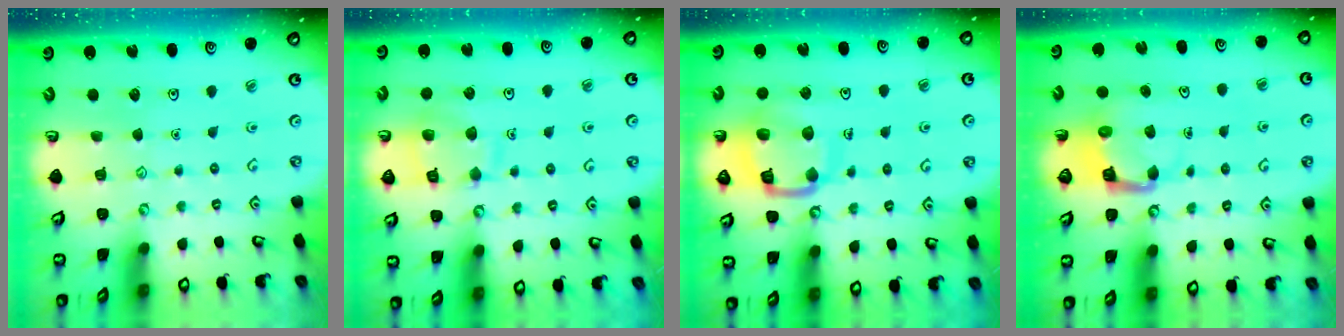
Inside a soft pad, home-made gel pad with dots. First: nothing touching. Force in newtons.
{"total": 11.6, "press": 11.5, "slide": 1.3}
{"total": 14.7, "press": 14.6, "slide": 1.6}
{"total": 4.6, "press": 4.5, "slide": 0.4}